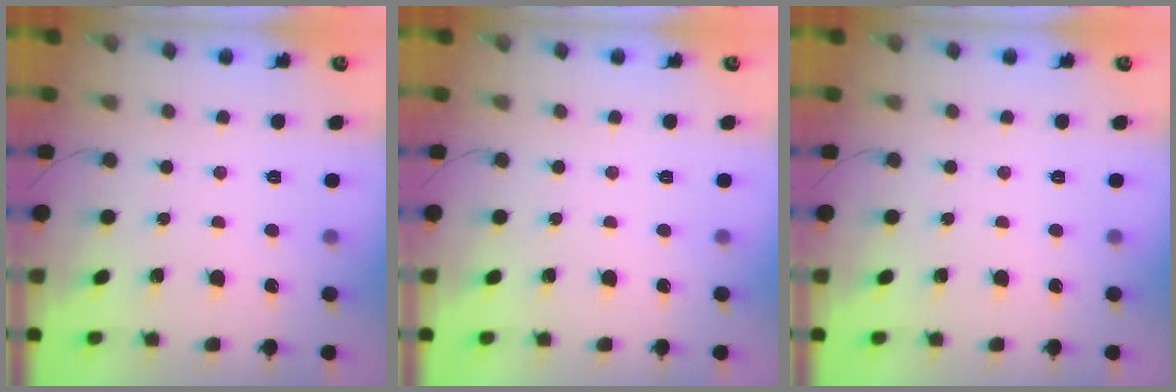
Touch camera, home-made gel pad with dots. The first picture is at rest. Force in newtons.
{"total": 0.0}
{"total": 0.0}